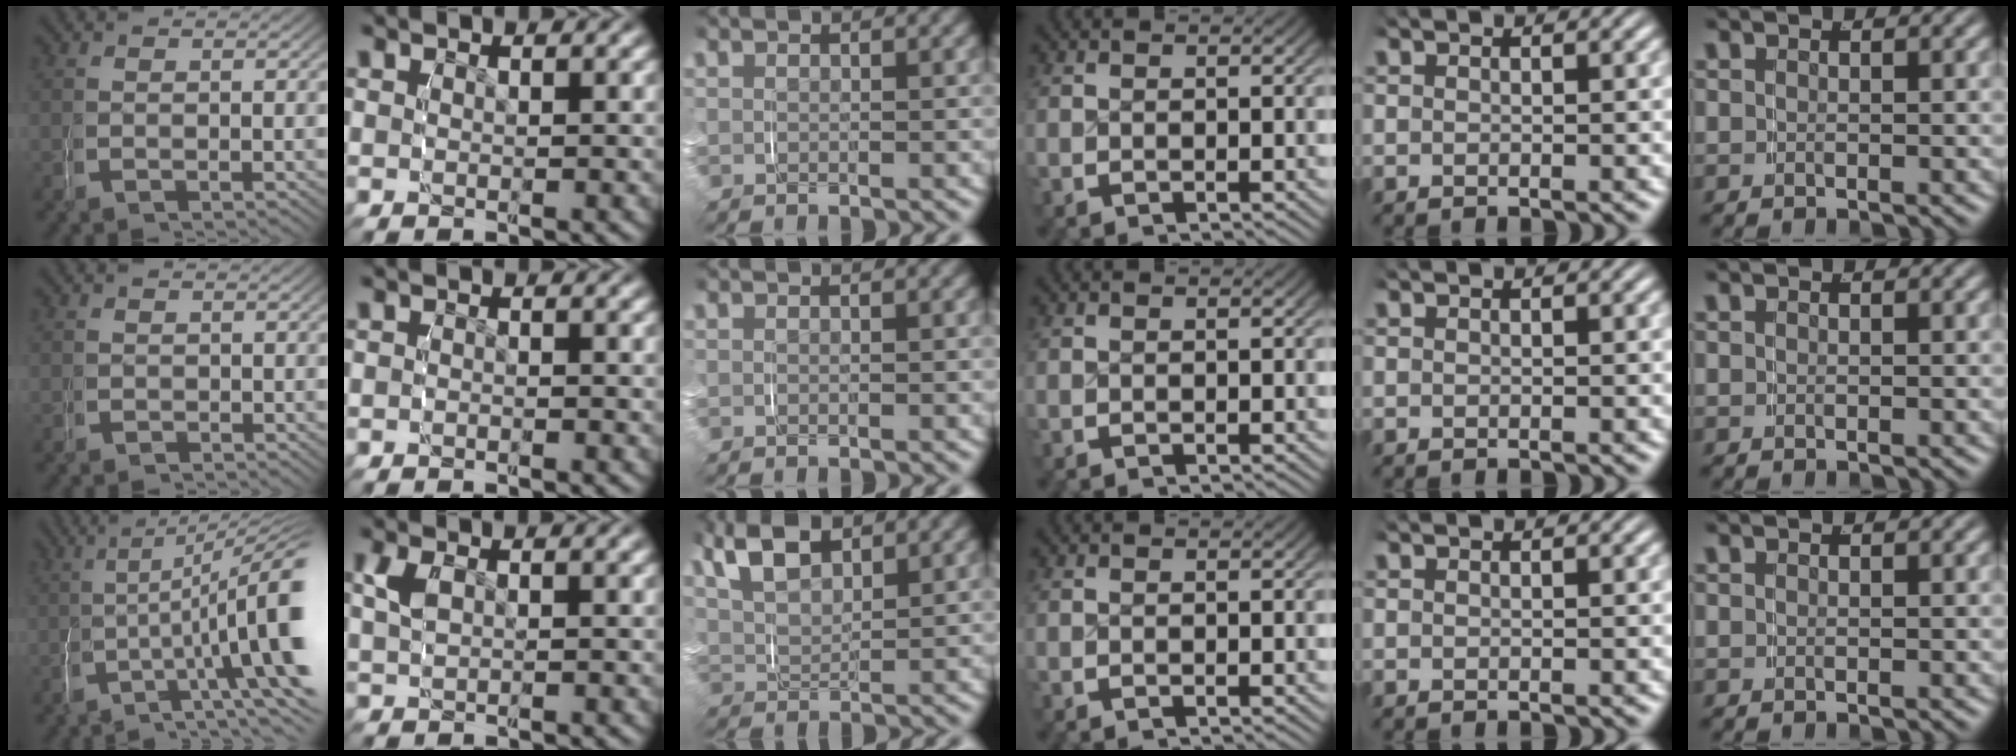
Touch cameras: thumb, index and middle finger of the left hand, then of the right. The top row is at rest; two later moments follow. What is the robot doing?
{"motion": "grasp_and_lifting", "object": "keyboard"}